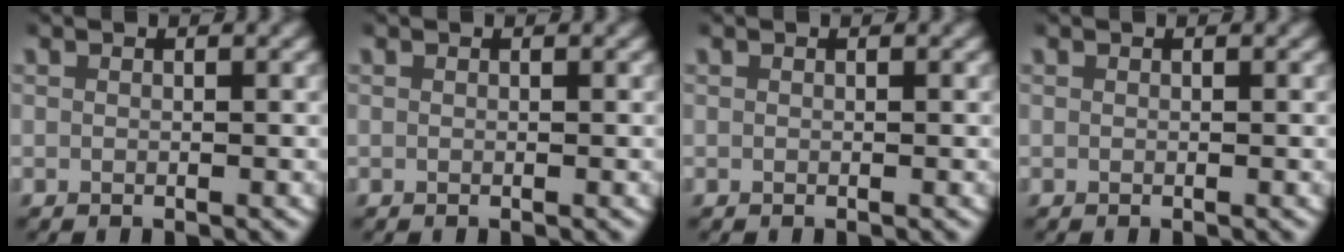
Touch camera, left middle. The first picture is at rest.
{"total": 0.0}
{"total": 0.0}
{"total": 0.0}